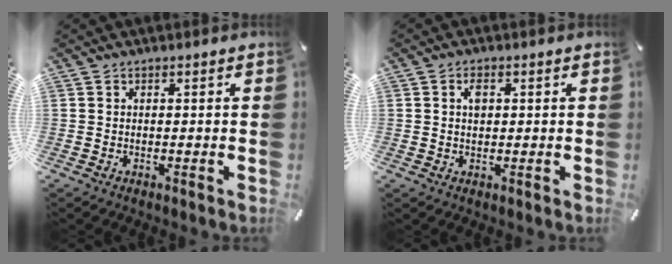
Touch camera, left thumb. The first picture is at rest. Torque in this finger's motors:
{"motor_torque": [0.13, -0.16, 0.02, 0.00, 0.01]}